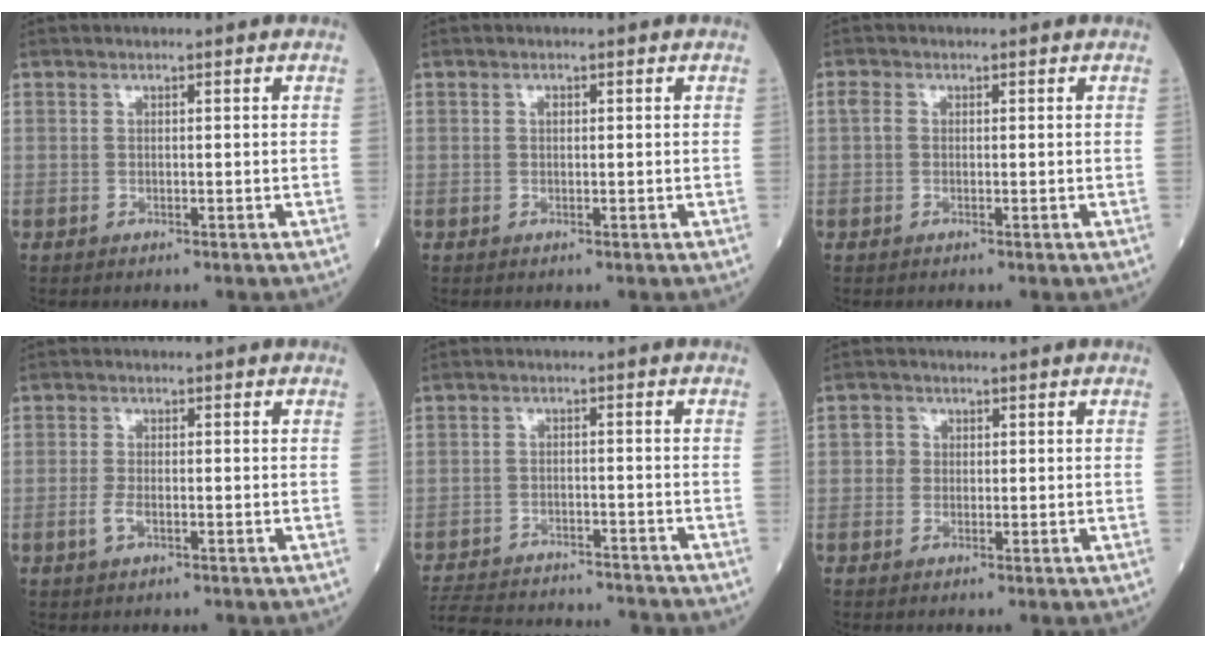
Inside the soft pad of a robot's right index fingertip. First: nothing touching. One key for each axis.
{"total": 0.5, "fx": 0.1, "fy": 0.4, "fz": 0.3, "tx": -0.007, "ty": 0.001, "tz": 0.002}
{"total": 1.4, "fx": 0.2, "fy": 1.1, "fz": 0.8, "tx": -0.022, "ty": 0.011, "tz": 0.003}
{"total": 2.1, "fx": -0.7, "fy": 0.8, "fz": 1.8, "tx": -0.039, "ty": 0.000, "tz": -0.015}
{"total": 16.8, "fx": -15.8, "fy": 3.3, "fz": 4.8, "tx": -0.113, "ty": -0.005, "tz": -0.224}
{"total": 1.8, "fx": 0.1, "fy": 1.8, "fz": 0.4, "tx": -0.002, "ty": 0.003, "tz": -0.001}